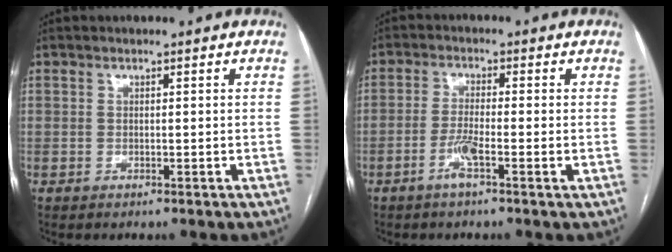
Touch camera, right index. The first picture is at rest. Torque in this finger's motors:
{"motor_torque": [0.12, 0.19, 0.02, 0.00]}